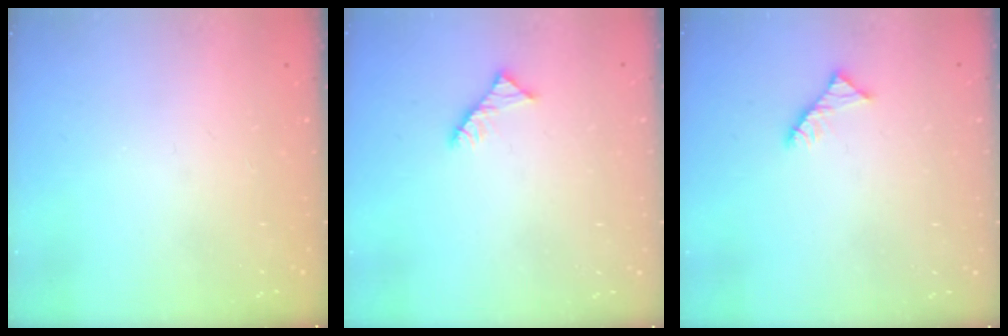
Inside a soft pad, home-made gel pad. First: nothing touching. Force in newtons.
{"total": 2.9, "press": 2.9, "slide": 0.4}
{"total": 2.9, "press": 2.9, "slide": 0.4}